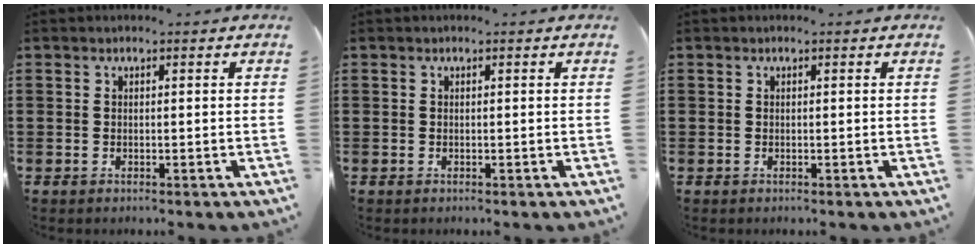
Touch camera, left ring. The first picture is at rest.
{"total": 0.0}
{"total": 0.0}